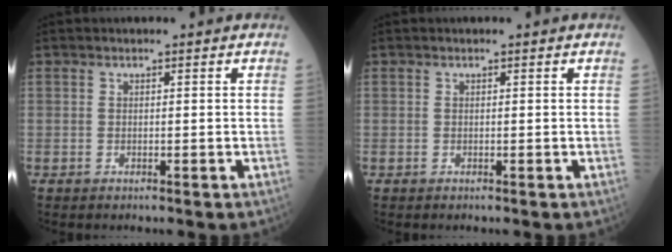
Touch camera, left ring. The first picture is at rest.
{"total": 0.0}